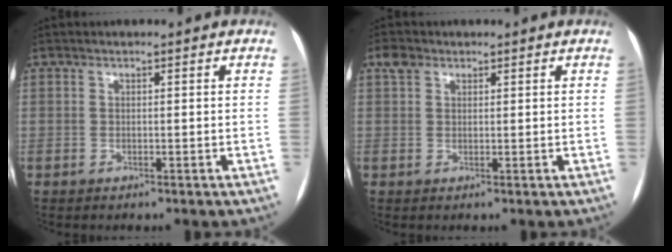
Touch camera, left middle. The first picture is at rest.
{"total": 2.3, "force": [1.4, 1.6, 0.8], "torque": [-0.019, 0.016, 0.024]}